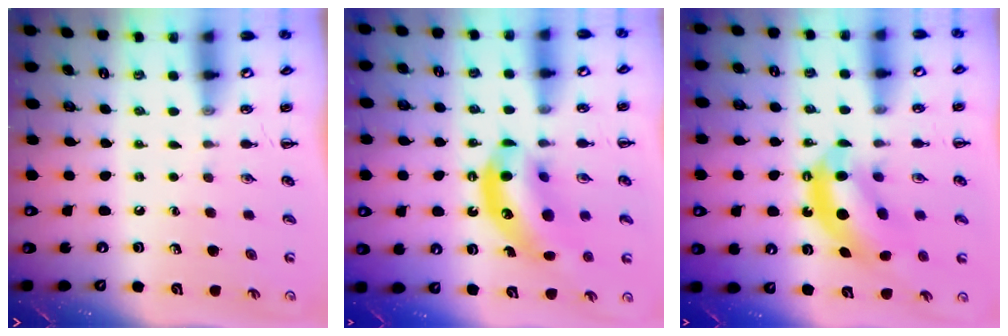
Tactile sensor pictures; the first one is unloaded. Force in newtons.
{"total": 13.5, "press": 13.0, "slide": 3.5}
{"total": 10.9, "press": 10.5, "slide": 2.7}